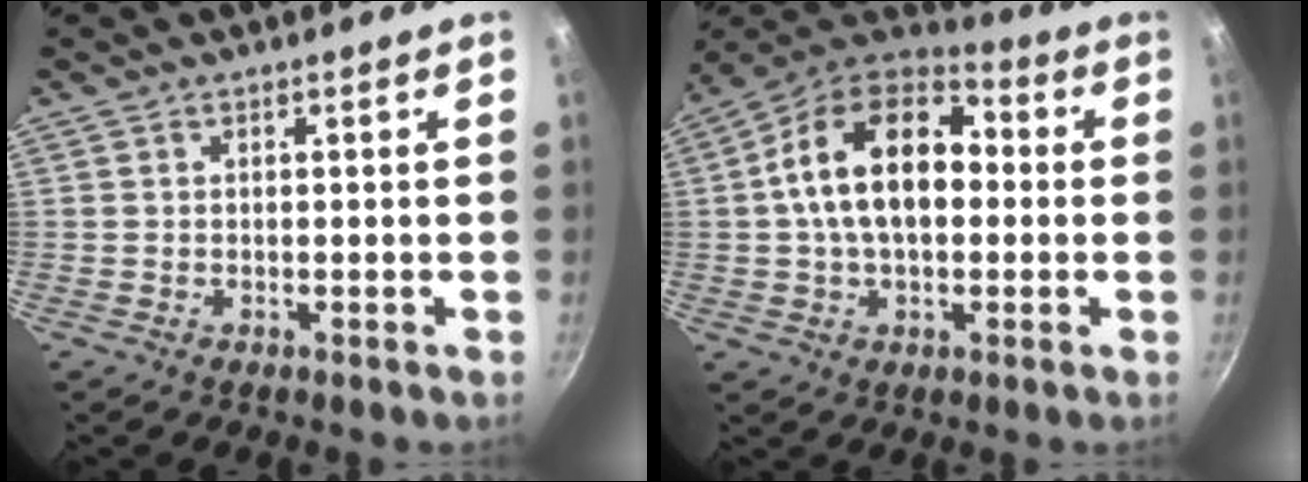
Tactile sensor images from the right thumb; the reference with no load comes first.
{"total": 18.6, "force": [1.1, 11.9, 14.3], "torque": [-0.219, 0.037, -0.001]}